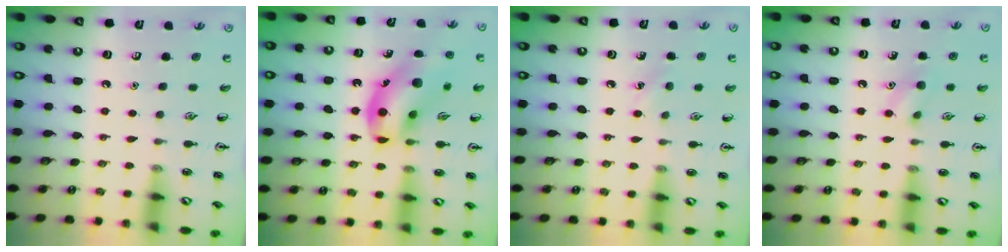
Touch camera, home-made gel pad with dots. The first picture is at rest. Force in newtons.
{"total": 14.0, "press": 13.7, "slide": 2.9}
{"total": 5.1, "press": 4.8, "slide": 1.5}
{"total": 7.2, "press": 7.1, "slide": 1.3}